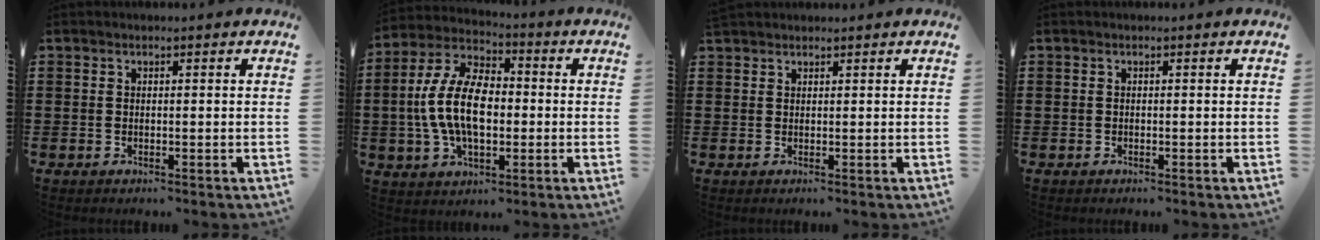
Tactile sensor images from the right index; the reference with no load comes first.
{"total": 11.7, "force": [-1.0, 6.6, 9.6], "torque": [-0.227, 0.001, -0.025]}
{"total": 1.0, "force": [1.0, 0.3, -0.1], "torque": [0.000, 0.002, 0.020]}
{"total": 0.0}